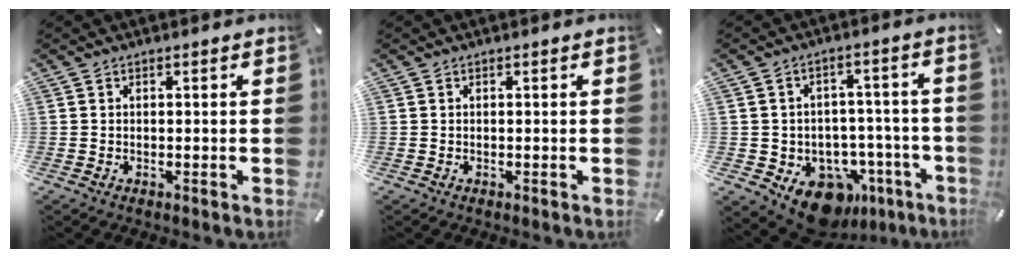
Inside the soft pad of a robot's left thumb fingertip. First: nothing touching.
{"total": 0.0}
{"total": 11.3, "force": [-6.5, 7.8, 4.9], "torque": [-0.051, 0.034, -0.101]}